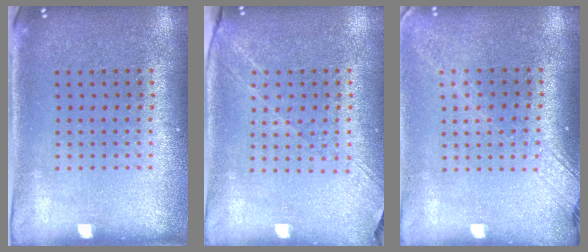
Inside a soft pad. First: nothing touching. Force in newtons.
{"total": 1.3, "press": 1.2, "slide": 0.6}
{"total": 2.1, "press": 1.6, "slide": 1.4}